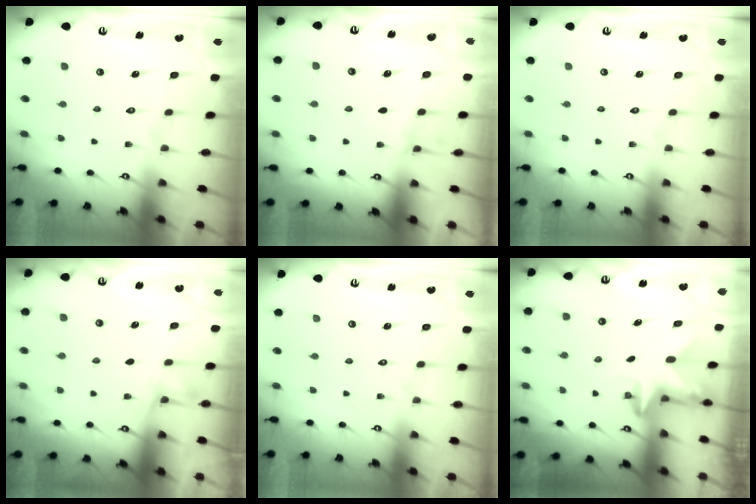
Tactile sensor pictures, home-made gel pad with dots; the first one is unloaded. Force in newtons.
{"total": 1.4, "press": 1.3, "slide": 0.3}
{"total": 0.0}
{"total": 3.0, "press": 3.0, "slide": 0.4}
{"total": 0.0}
{"total": 2.4, "press": 2.4, "slide": 0.4}